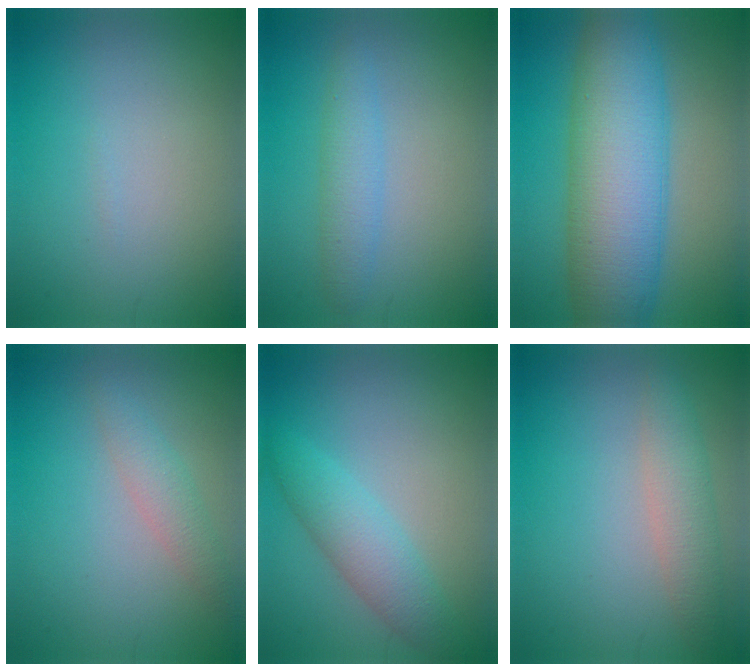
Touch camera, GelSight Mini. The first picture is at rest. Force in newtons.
{"total": 2.5, "press": 2.5, "slide": 0.1}
{"total": 11.4, "press": 11.4, "slide": 0.1}
{"total": 2.0, "press": 2.0, "slide": 0.1}
{"total": 3.7, "press": 3.7, "slide": 0.2}
{"total": 3.1, "press": 3.1, "slide": 0.0}